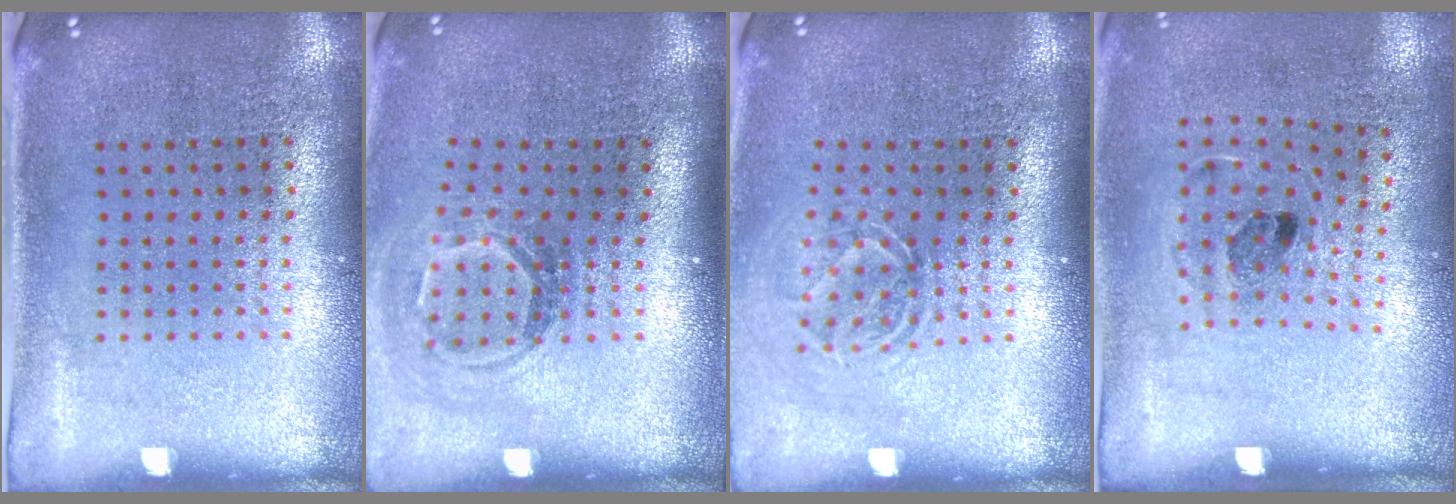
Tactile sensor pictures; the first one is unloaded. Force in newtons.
{"total": 1.9, "press": 1.2, "slide": 1.4}
{"total": 1.6, "press": 1.2, "slide": 1.1}
{"total": 1.2, "press": 0.7, "slide": 0.9}